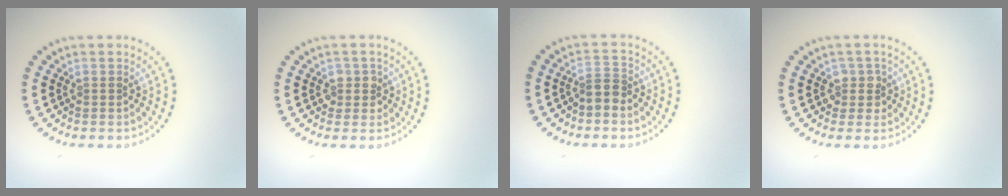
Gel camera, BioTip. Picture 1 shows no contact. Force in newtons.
{"total": 1.5, "press": 1.4, "slide": 0.6}
{"total": 2.1, "press": 1.6, "slide": 1.3}
{"total": 1.6, "press": 1.4, "slide": 0.8}